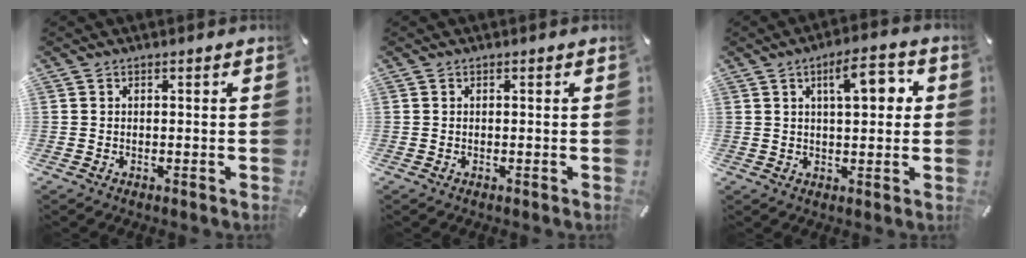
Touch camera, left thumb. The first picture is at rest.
{"total": 0.0}
{"total": 8.7, "force": [2.8, 3.4, 7.5], "torque": [-0.110, -0.003, 0.037]}